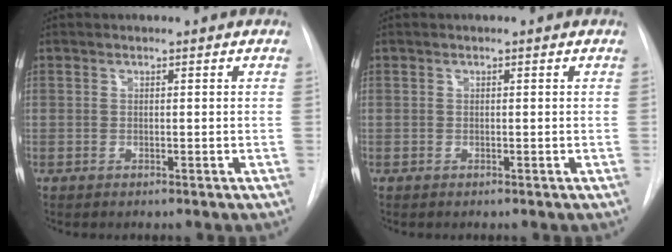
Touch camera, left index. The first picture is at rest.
{"total": 0.0}